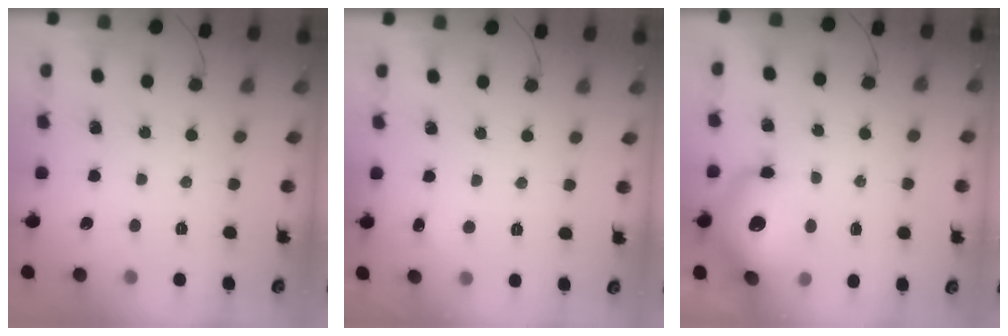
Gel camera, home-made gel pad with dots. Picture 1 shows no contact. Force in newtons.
{"total": 4.0, "press": 3.9, "slide": 1.1}
{"total": 15.7, "press": 15.2, "slide": 4.0}